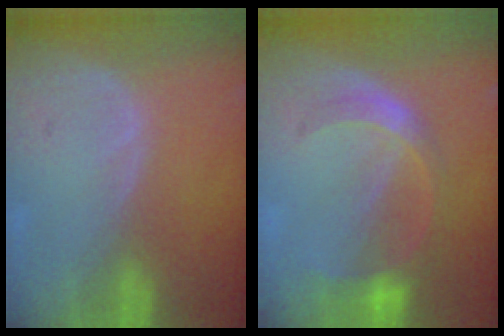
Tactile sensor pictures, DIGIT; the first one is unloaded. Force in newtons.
{"total": 5.9, "press": 5.4, "slide": 2.4}